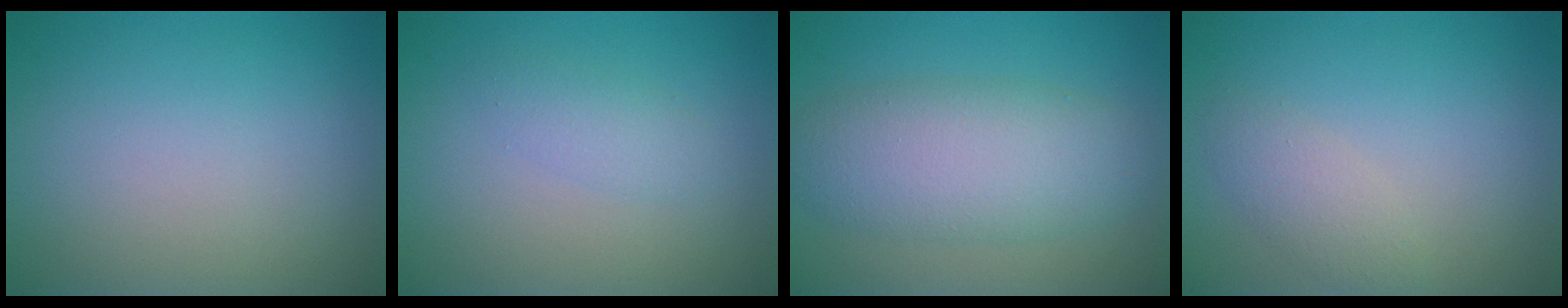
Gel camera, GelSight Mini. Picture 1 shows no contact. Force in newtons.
{"total": 1.7, "press": 1.7, "slide": 0.1}
{"total": 6.4, "press": 6.4, "slide": 0.1}
{"total": 2.0, "press": 2.0, "slide": 0.1}